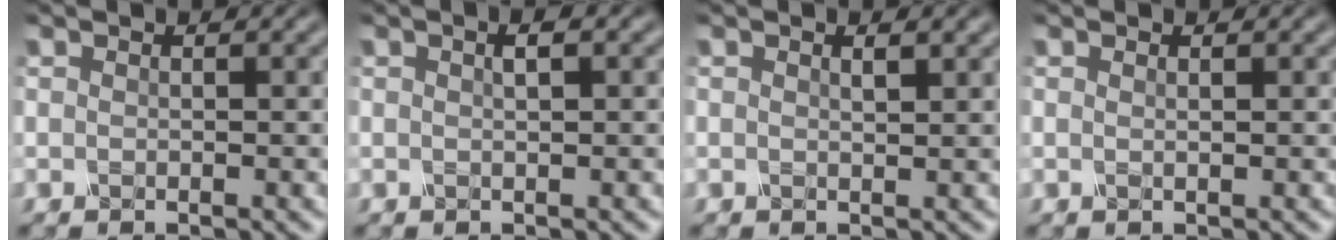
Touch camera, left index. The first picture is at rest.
{"total": 1.7, "force": [0.6, 0.5, 1.5], "torque": [-0.011, 0.004, 0.004]}
{"total": 2.1, "force": [1.1, 0.8, 1.6], "torque": [-0.003, 0.007, -0.001]}
{"total": 0.8, "force": [0.3, 0.4, 0.6], "torque": [0.001, 0.000, -0.004]}